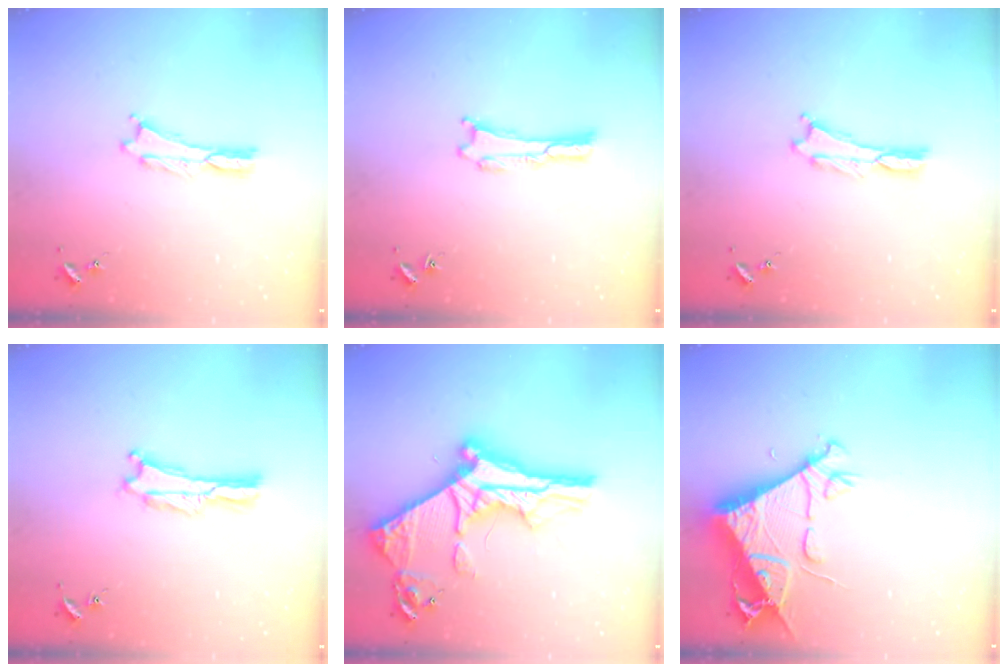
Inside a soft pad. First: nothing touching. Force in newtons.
{"total": 0.0}
{"total": 0.0}
{"total": 0.0}
{"total": 11.5, "press": 11.5, "slide": 1.2}
{"total": 8.6, "press": 8.6, "slide": 1.0}